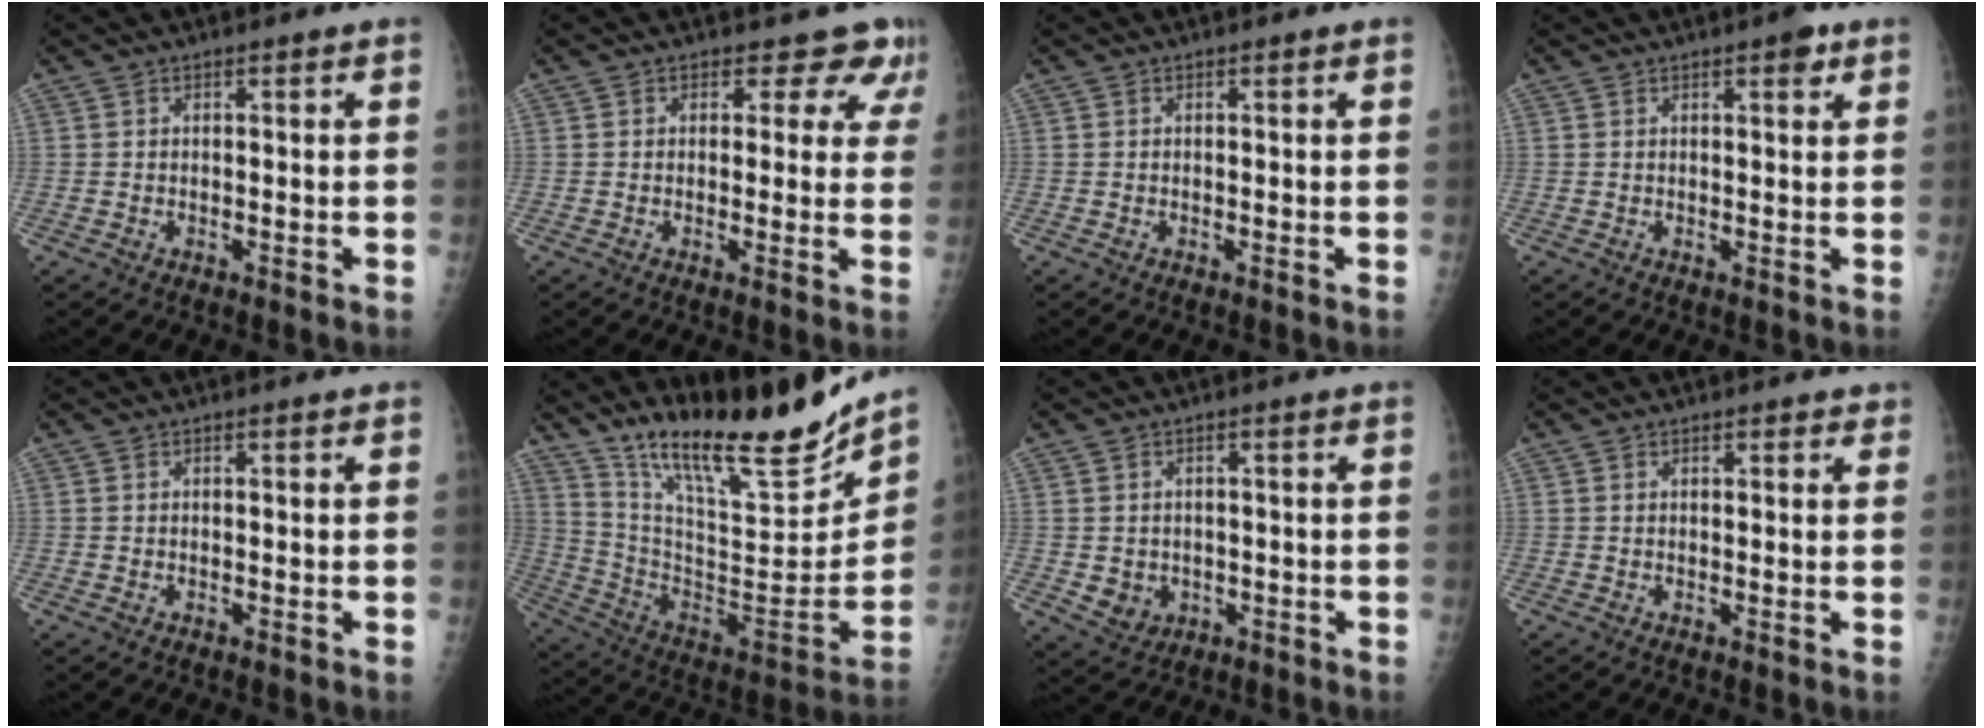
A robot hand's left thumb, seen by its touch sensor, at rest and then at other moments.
{"total": 6.0, "force": [4.8, 3.5, 0.9], "torque": [0.033, -0.020, 0.033]}
{"total": 0.0}
{"total": 2.5, "force": [1.4, 0.8, 1.8], "torque": [-0.018, -0.003, 0.016]}
{"total": 0.0}
{"total": 24.9, "force": [19.6, 6.0, 14.0], "torque": [-0.195, -0.099, 0.327]}
{"total": 4.5, "force": [-0.7, 4.0, 1.9], "torque": [-0.016, 0.001, 0.002]}
{"total": 1.4, "force": [1.0, 0.8, 0.6], "torque": [0.003, -0.004, 0.008]}